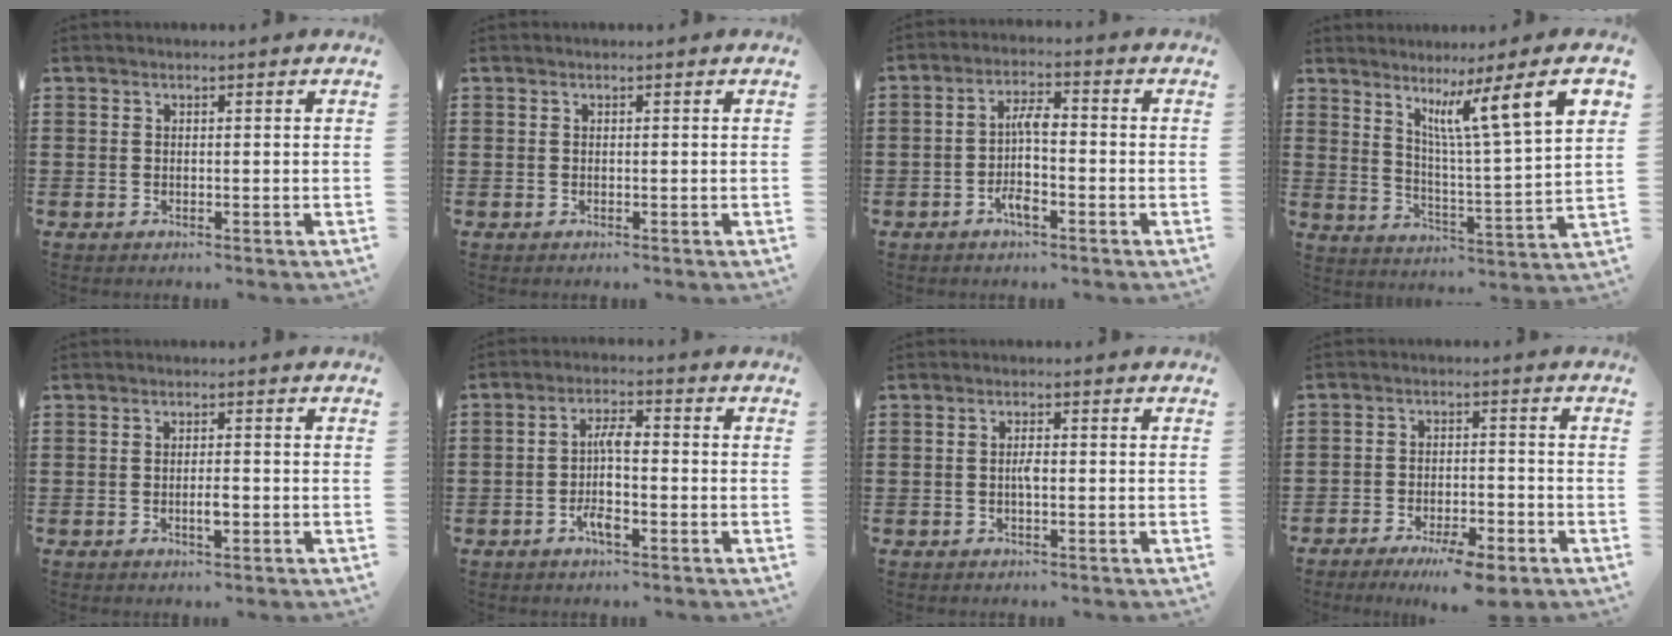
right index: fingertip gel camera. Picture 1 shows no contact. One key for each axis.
{"total": 0.0}
{"total": 5.6, "fx": -1.5, "fy": 1.6, "fz": 5.2, "tx": -0.111, "ty": 0.000, "tz": -0.034}
{"total": 9.7, "fx": 5.4, "fy": -0.3, "fz": 8.1, "tx": -0.154, "ty": -0.032, "tz": 0.080}
{"total": 2.5, "fx": -0.7, "fy": 0.6, "fz": 2.3, "tx": -0.042, "ty": 0.001, "tz": -0.012}
{"total": 5.7, "fx": -1.3, "fy": 1.6, "fz": 5.3, "tx": -0.113, "ty": -0.002, "tz": -0.030}
{"total": 2.0, "fx": -0.3, "fy": 0.5, "fz": 1.9, "tx": -0.036, "ty": 0.002, "tz": -0.006}
{"total": 5.2, "fx": -4.6, "fy": 0.9, "fz": 2.2, "tx": -0.033, "ty": 0.005, "tz": -0.086}